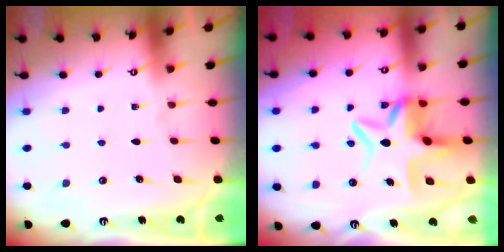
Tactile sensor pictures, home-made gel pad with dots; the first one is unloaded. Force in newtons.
{"total": 9.5, "press": 8.9, "slide": 3.3}